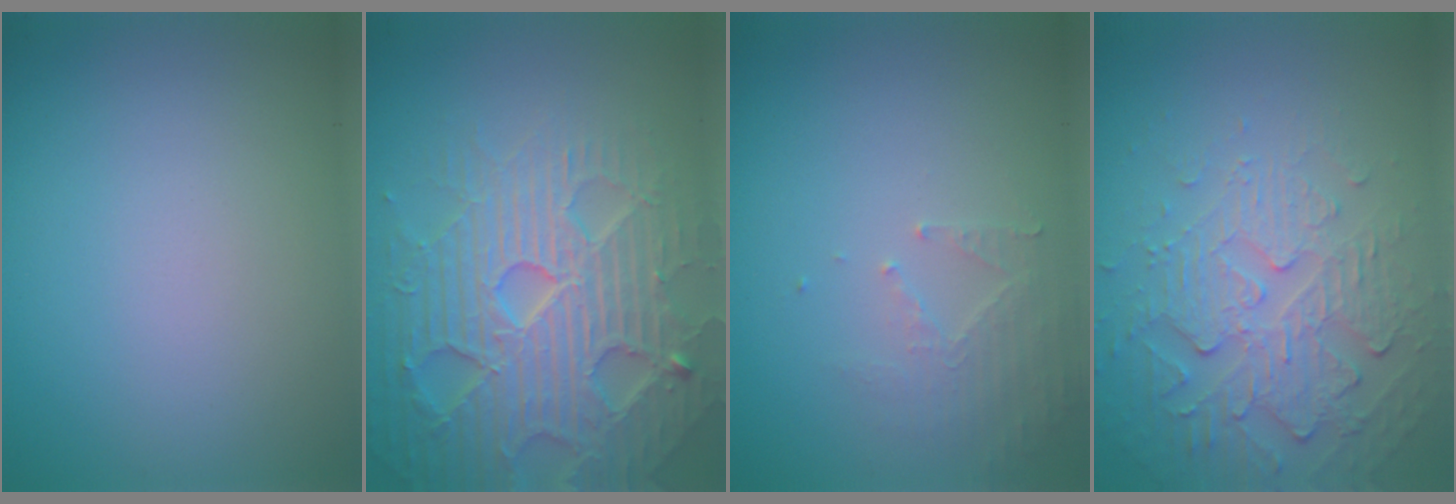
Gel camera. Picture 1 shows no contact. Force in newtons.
{"total": 7.4, "press": 7.3, "slide": 1.5}
{"total": 2.0, "press": 1.9, "slide": 0.3}
{"total": 5.4, "press": 3.7, "slide": 4.0}